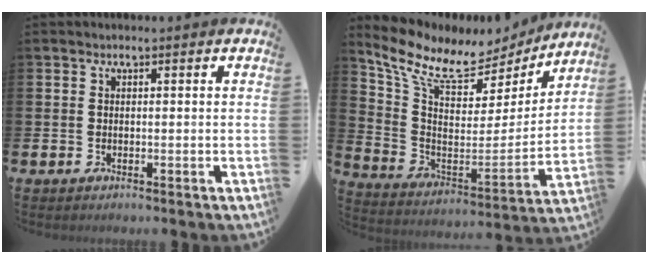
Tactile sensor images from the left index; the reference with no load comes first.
{"total": 10.3, "force": [8.5, 4.2, 4.0], "torque": [-0.120, -0.058, 0.145]}